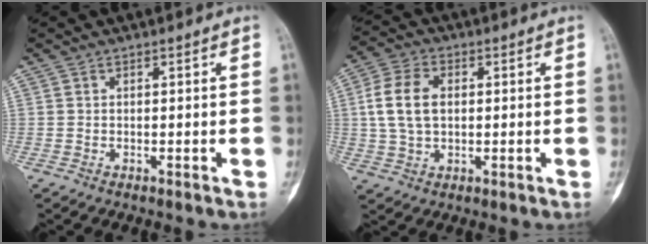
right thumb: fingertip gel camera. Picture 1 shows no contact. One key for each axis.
{"total": 9.3, "fx": 1.1, "fy": 6.1, "fz": 7.0, "tx": -0.136, "ty": 0.010, "tz": 0.024}